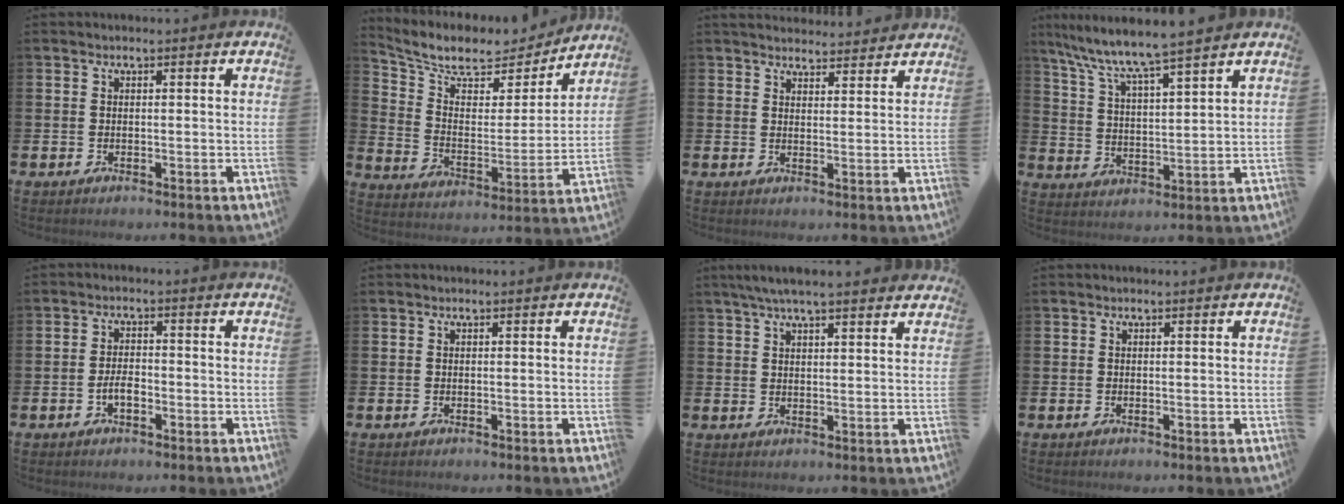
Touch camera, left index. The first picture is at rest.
{"total": 8.7, "force": [7.7, 3.1, 2.6], "torque": [-0.088, -0.056, 0.130]}
{"total": 3.6, "force": [3.6, 0.6, -0.1], "torque": [0.009, -0.022, 0.063]}
{"total": 7.3, "force": [6.8, -0.3, 2.6], "torque": [-0.078, -0.043, 0.115]}
{"total": 2.4, "force": [-0.9, 1.2, 1.9], "torque": [-0.032, 0.003, -0.018]}
{"total": 0.0}
{"total": 4.9, "force": [4.3, 0.3, 2.2], "torque": [-0.047, -0.007, 0.077]}
{"total": 0.0}